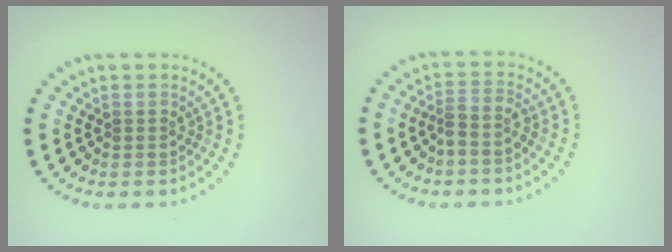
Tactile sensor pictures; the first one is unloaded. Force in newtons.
{"total": 1.9, "press": 1.5, "slide": 1.2}